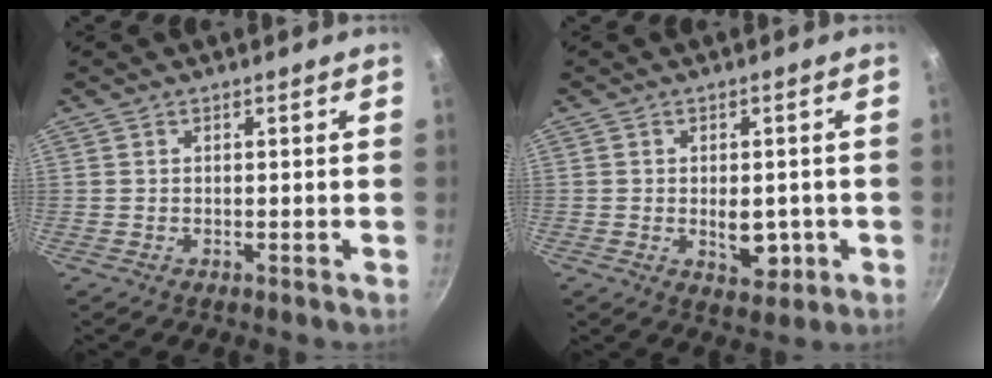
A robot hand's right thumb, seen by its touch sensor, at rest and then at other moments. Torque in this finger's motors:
{"motor_torque": [2.63, 2.38, 0.87, -0.44, 0.14]}